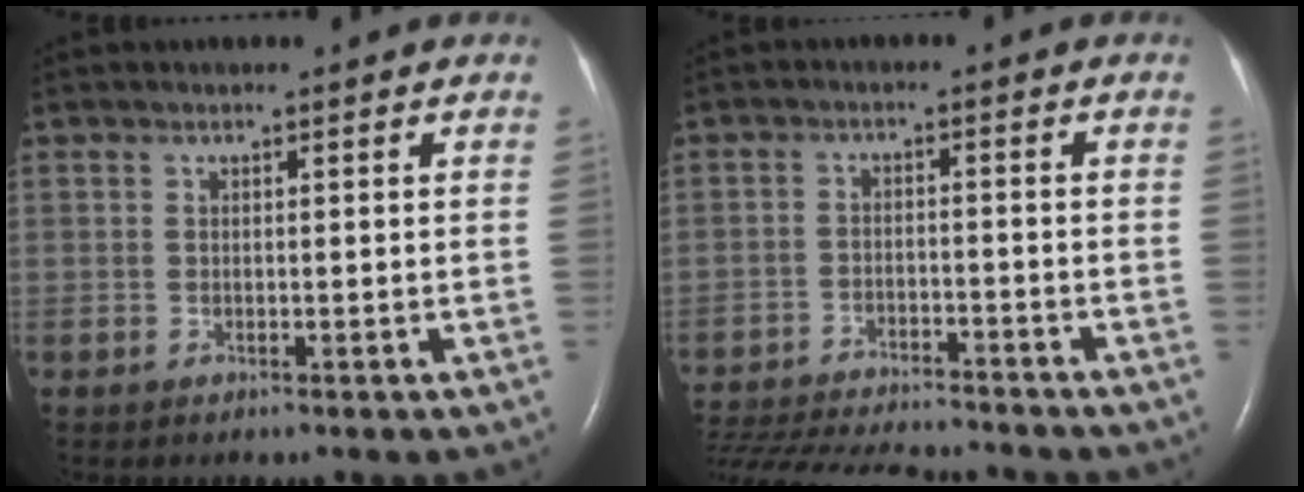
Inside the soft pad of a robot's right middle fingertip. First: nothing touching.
{"total": 19.2, "force": [-17.4, 3.0, 7.5], "torque": [-0.190, -0.036, -0.260]}